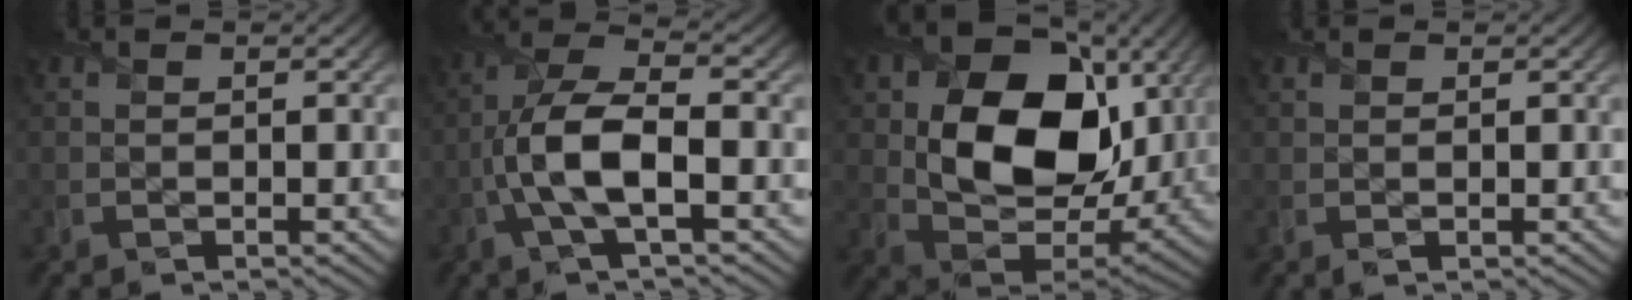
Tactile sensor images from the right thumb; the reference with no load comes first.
{"total": 8.5, "force": [-2.2, 3.0, 7.6], "torque": [-0.163, 0.009, -0.051]}
{"total": 16.1, "force": [3.2, 11.7, 10.6], "torque": [-0.186, -0.012, 0.060]}
{"total": 0.0}